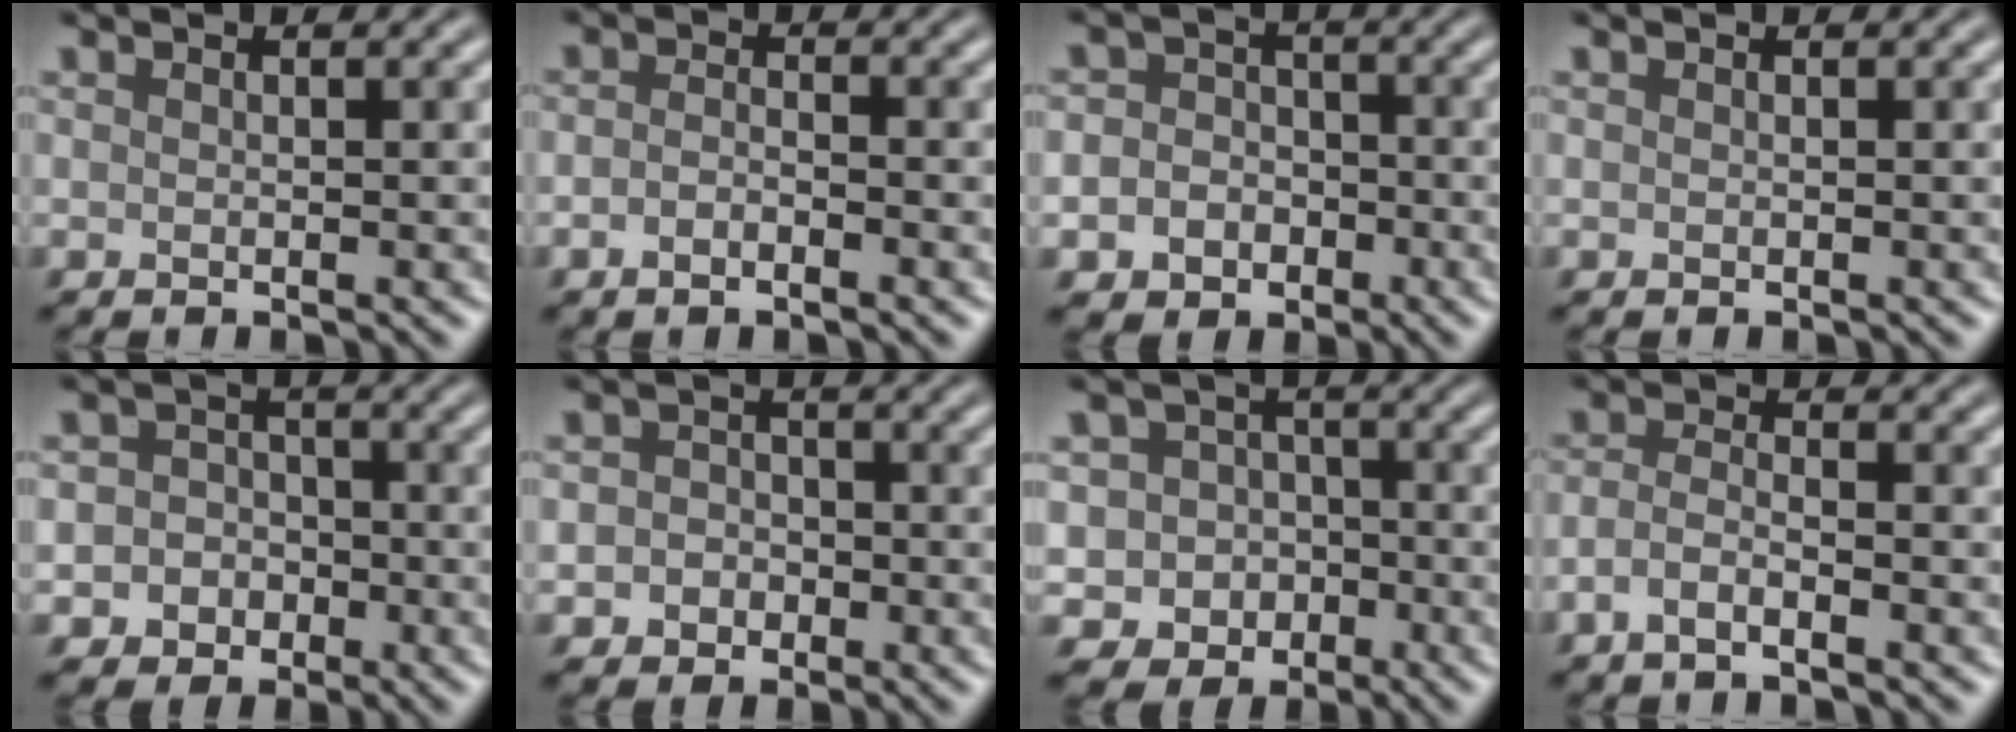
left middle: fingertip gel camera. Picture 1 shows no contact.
{"total": 1.6, "force": [-0.8, 0.6, 1.3], "torque": [-0.024, -0.001, -0.019]}
{"total": 5.3, "force": [-1.9, 4.6, 1.6], "torque": [0.000, 0.001, -0.051]}
{"total": 0.0}
{"total": 4.4, "force": [-1.4, 4.0, 1.0], "torque": [0.012, 0.004, -0.037]}
{"total": 2.7, "force": [-0.6, 2.5, 1.0], "torque": [0.004, -0.003, -0.025]}
{"total": 4.9, "force": [-1.4, 4.5, 1.0], "torque": [0.001, 0.005, -0.047]}
{"total": 2.4, "force": [-1.3, 0.8, 1.8], "torque": [-0.039, 0.003, -0.032]}